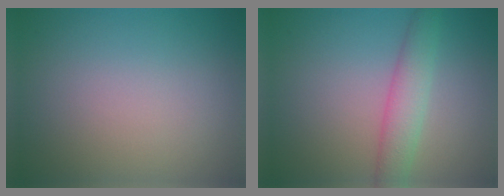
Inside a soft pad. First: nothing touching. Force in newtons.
{"total": 3.3, "press": 3.3, "slide": 0.0}